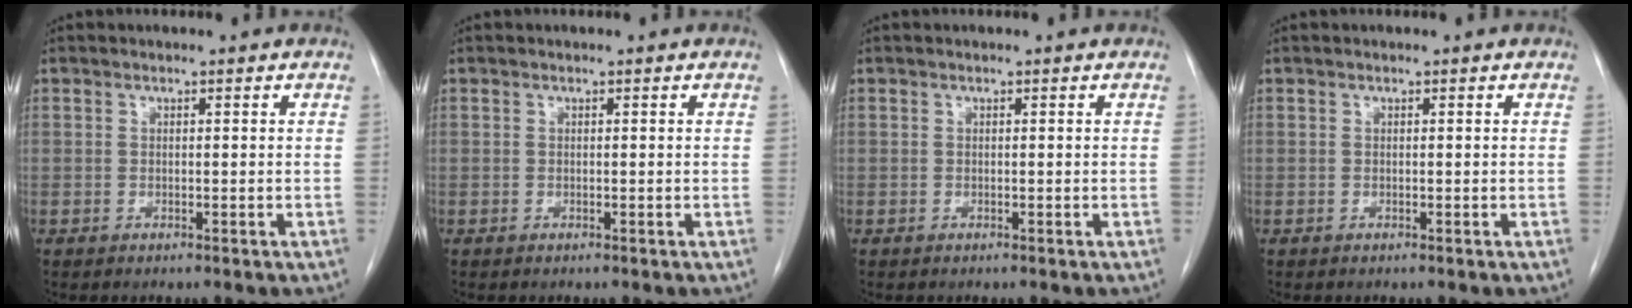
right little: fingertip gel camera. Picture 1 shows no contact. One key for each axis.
{"total": 0.0}
{"total": 0.0}
{"total": 0.0}